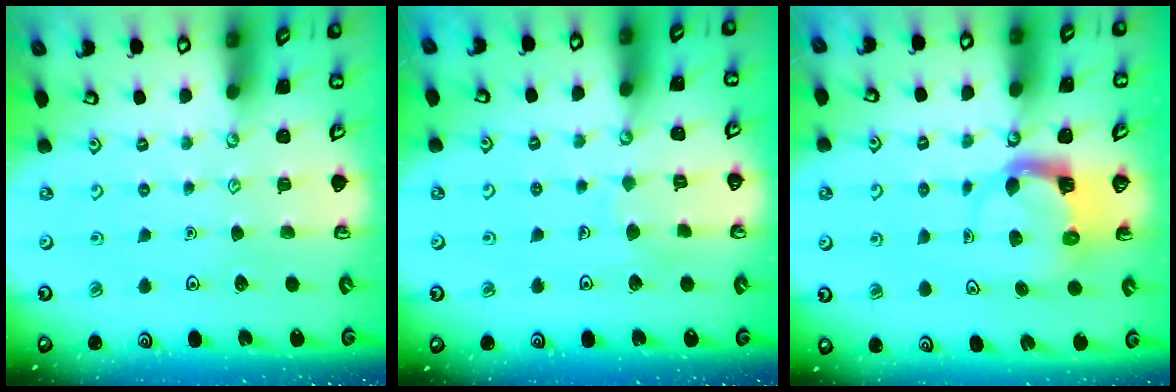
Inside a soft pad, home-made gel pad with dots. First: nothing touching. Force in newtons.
{"total": 5.4, "press": 5.4, "slide": 0.3}
{"total": 3.7, "press": 3.6, "slide": 0.7}